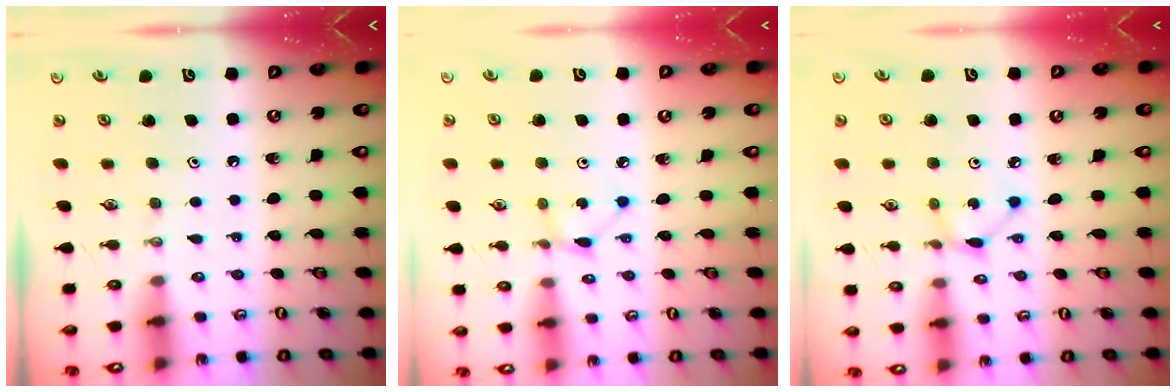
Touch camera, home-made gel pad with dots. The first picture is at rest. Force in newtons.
{"total": 1.5, "press": 1.5, "slide": 0.1}
{"total": 2.5, "press": 2.5, "slide": 0.1}